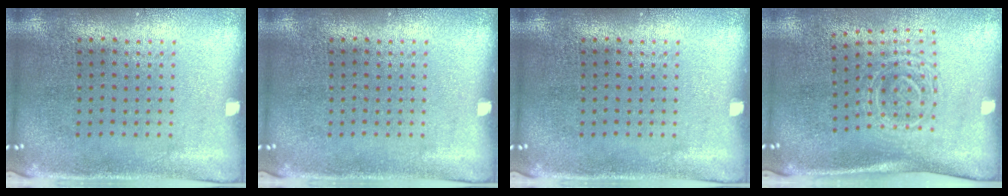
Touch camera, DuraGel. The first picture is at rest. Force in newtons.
{"total": 0.0}
{"total": 0.0}
{"total": 1.6, "press": 1.2, "slide": 1.1}